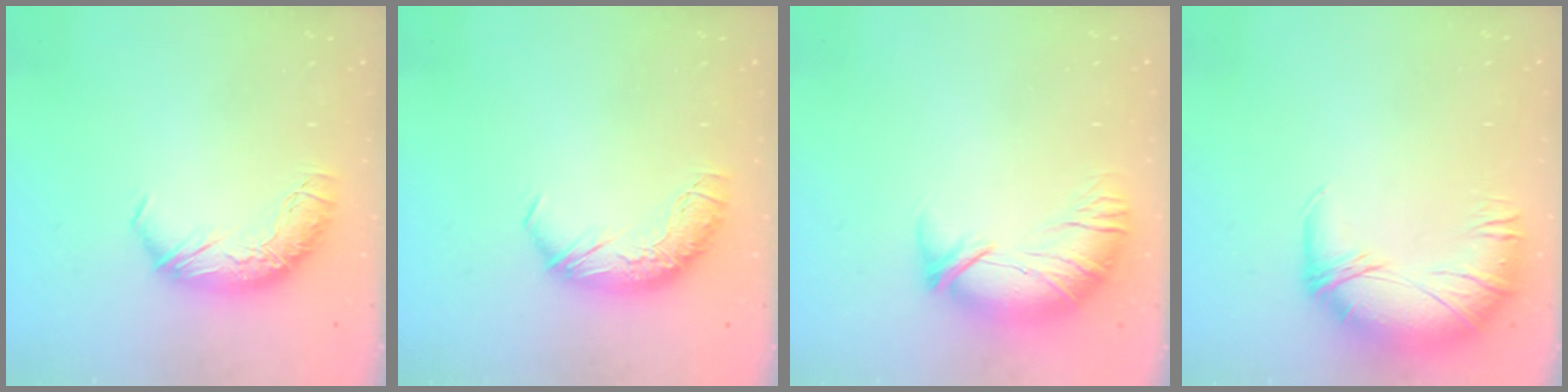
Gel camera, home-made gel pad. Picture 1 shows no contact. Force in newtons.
{"total": 0.0}
{"total": 2.9, "press": 1.0, "slide": 2.7}
{"total": 2.8, "press": 1.4, "slide": 2.5}